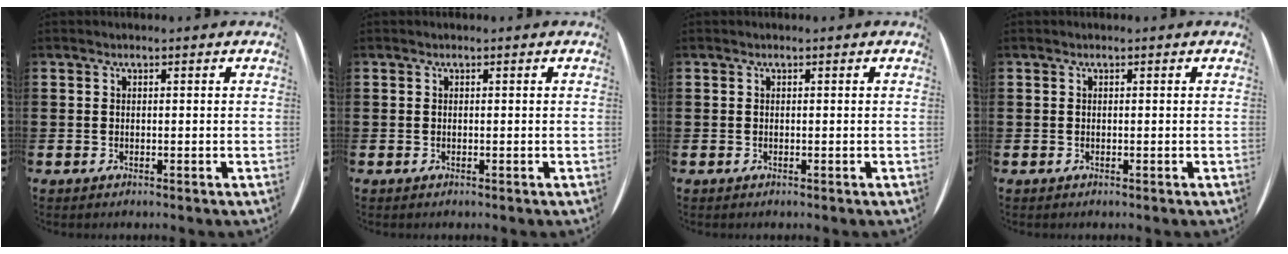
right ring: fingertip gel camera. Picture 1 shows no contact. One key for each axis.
{"total": 0.0}
{"total": 0.0}
{"total": 0.0}